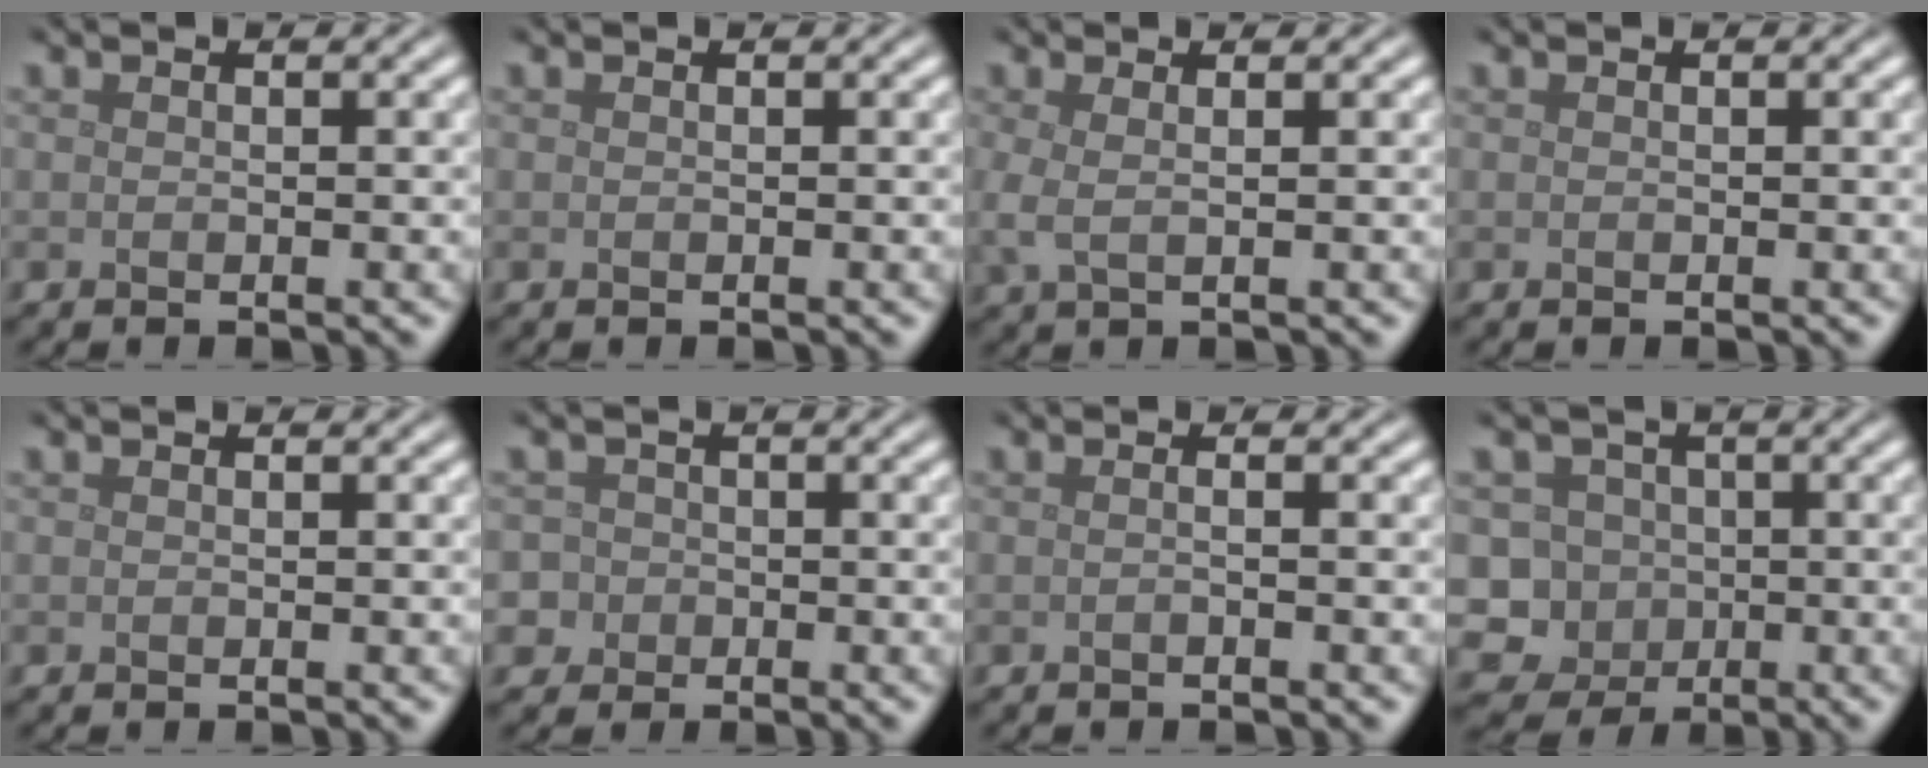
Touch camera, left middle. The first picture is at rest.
{"total": 0.0}
{"total": 1.9, "force": [0.4, 0.7, 1.8], "torque": [-0.037, 0.002, 0.005]}
{"total": 0.0}
{"total": 0.0}
{"total": 3.8, "force": [-0.8, 3.7, 0.7], "torque": [0.003, 0.014, -0.040]}
{"total": 0.8, "force": [-0.1, 0.3, 0.8], "torque": [-0.010, -0.006, -0.010]}
{"total": 7.2, "force": [-2.1, 6.7, 1.9], "torque": [-0.021, 0.009, -0.063]}